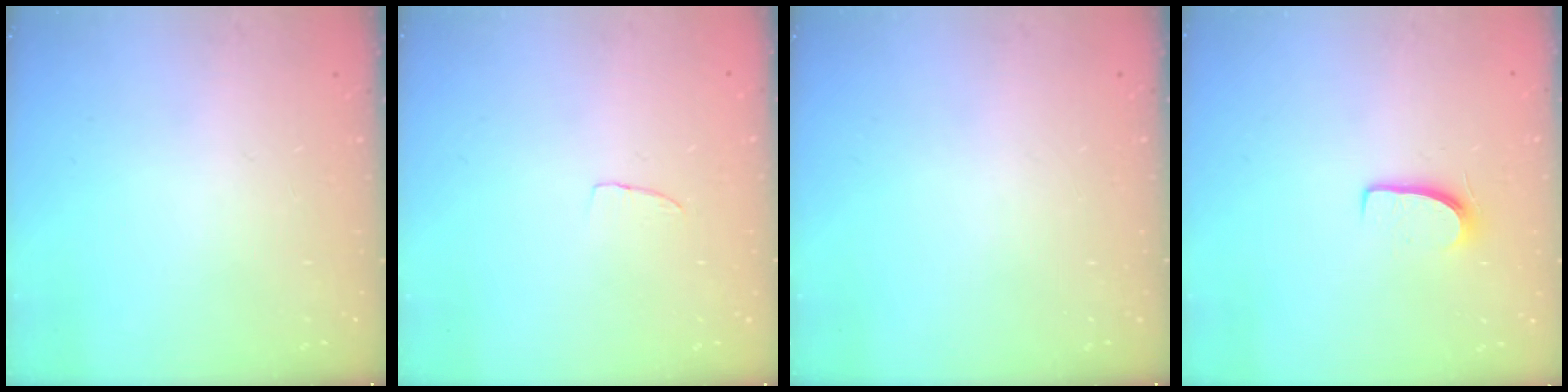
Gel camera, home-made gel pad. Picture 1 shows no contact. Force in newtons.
{"total": 3.5, "press": 3.5, "slide": 0.2}
{"total": 0.0}
{"total": 6.7, "press": 6.7, "slide": 0.5}